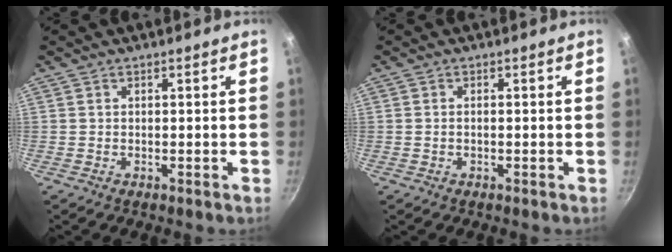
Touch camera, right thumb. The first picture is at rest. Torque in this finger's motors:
{"motor_torque": [0.02, -0.24, -0.28, 0.09, 0.07]}